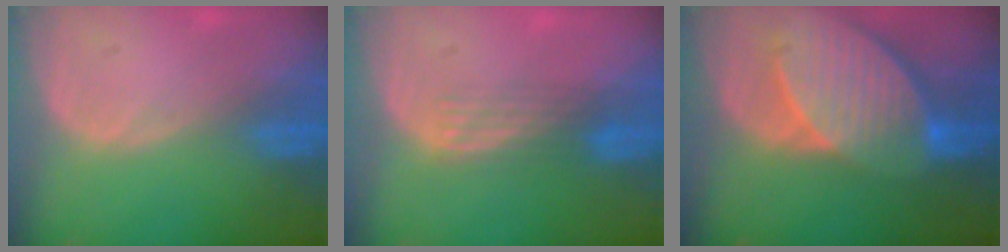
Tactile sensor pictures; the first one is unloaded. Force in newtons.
{"total": 2.9, "press": 2.8, "slide": 1.0}
{"total": 10.7, "press": 9.4, "slide": 5.2}